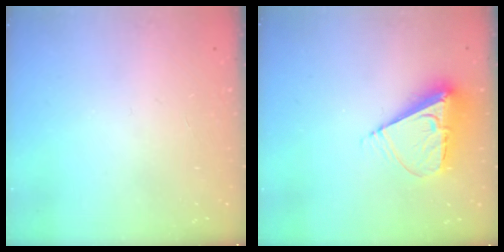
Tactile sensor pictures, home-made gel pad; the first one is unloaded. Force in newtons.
{"total": 9.4, "press": 9.4, "slide": 1.0}